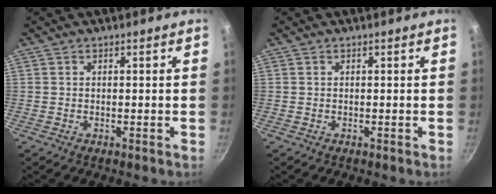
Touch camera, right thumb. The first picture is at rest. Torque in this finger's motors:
{"motor_torque": [0.00, 0.00, -0.01, 0.01, 0.00]}